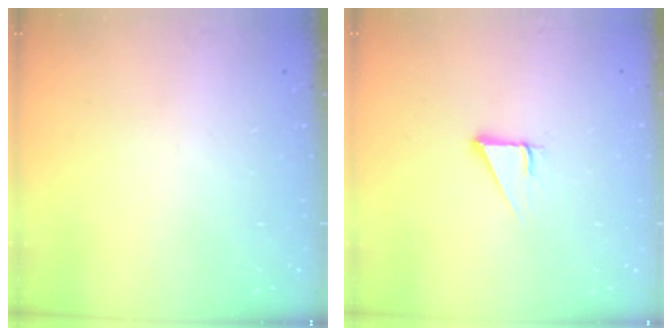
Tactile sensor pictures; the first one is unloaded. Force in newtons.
{"total": 3.0, "press": 3.0, "slide": 0.2}